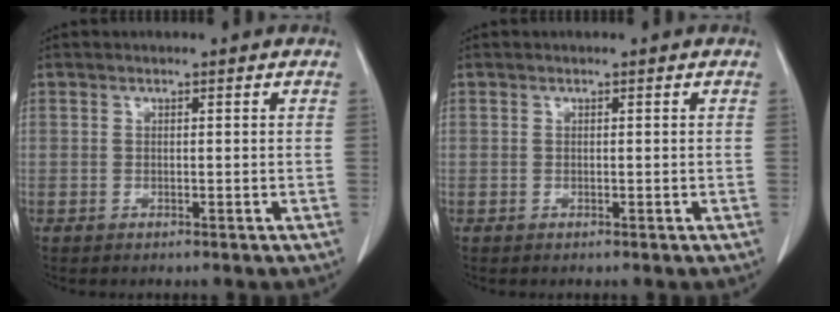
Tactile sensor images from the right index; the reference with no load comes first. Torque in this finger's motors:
{"motor_torque": [-0.01, 0.00, 0.03, 0.00]}